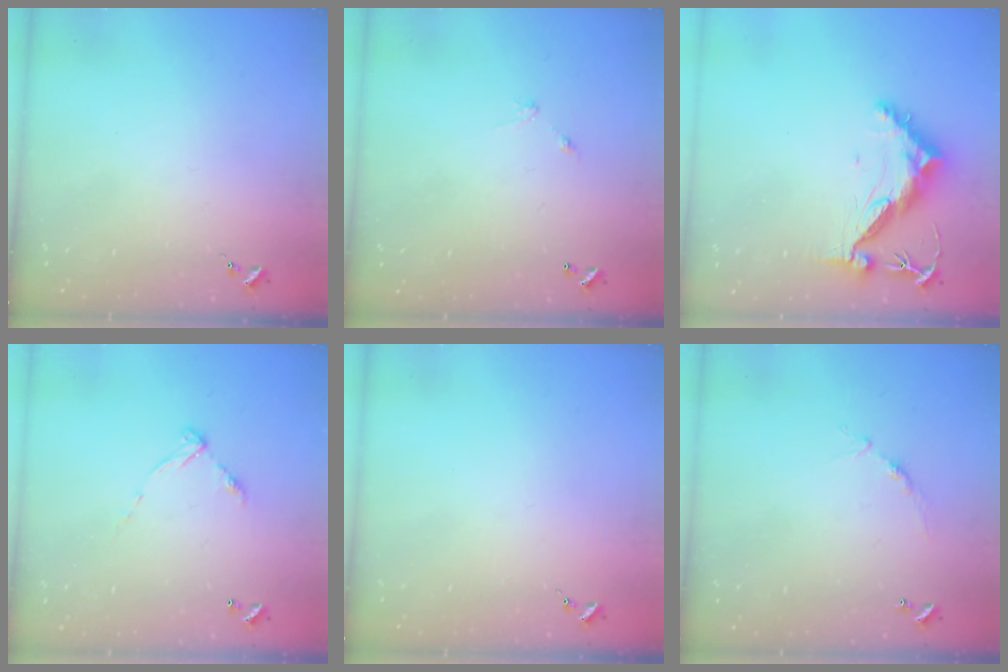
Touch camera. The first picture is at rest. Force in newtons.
{"total": 4.5, "press": 4.5, "slide": 0.3}
{"total": 10.4, "press": 10.3, "slide": 0.9}
{"total": 5.8, "press": 5.8, "slide": 0.4}
{"total": 0.0}
{"total": 5.1, "press": 5.1, "slide": 0.4}